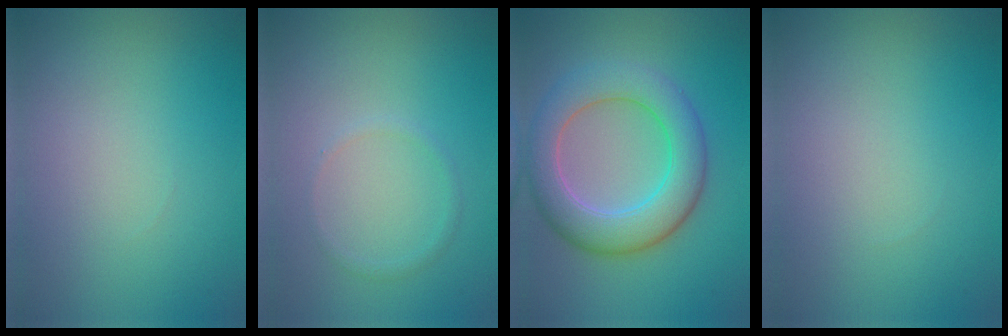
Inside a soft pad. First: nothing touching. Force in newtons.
{"total": 0.7, "press": 0.7, "slide": 0.1}
{"total": 6.8, "press": 6.8, "slide": 0.5}
{"total": 0.0}